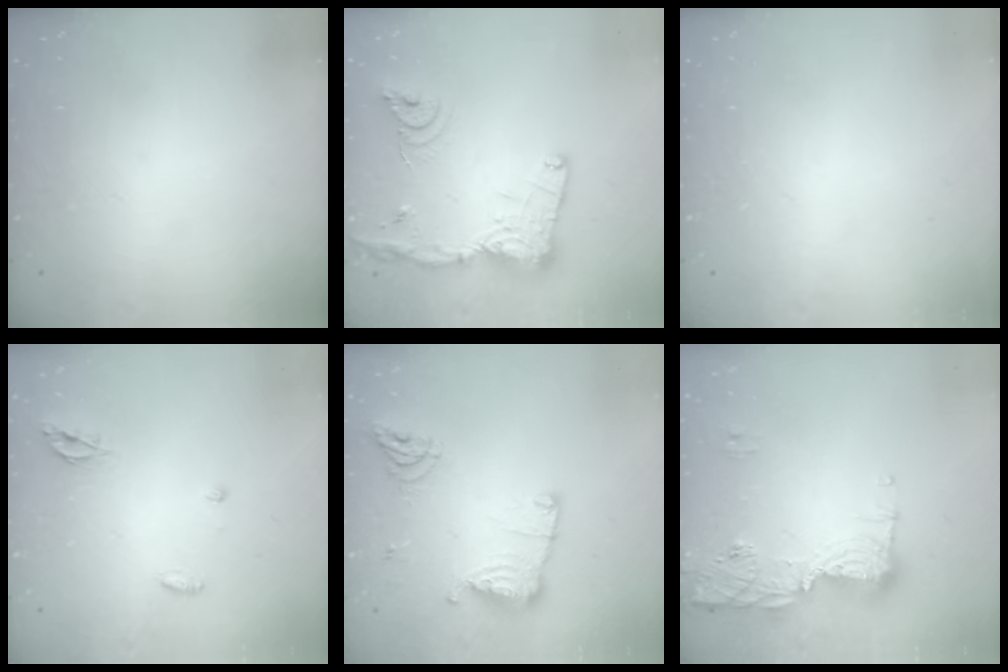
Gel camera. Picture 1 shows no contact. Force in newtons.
{"total": 18.5, "press": 18.4, "slide": 1.7}
{"total": 0.0}
{"total": 4.4, "press": 4.4, "slide": 0.4}
{"total": 13.2, "press": 13.2, "slide": 1.2}
{"total": 16.1, "press": 15.2, "slide": 5.3}